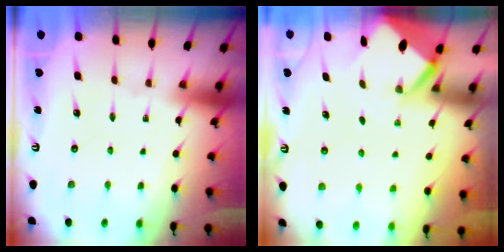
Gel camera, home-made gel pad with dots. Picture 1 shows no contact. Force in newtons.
{"total": 2.8, "press": 2.8, "slide": 0.2}